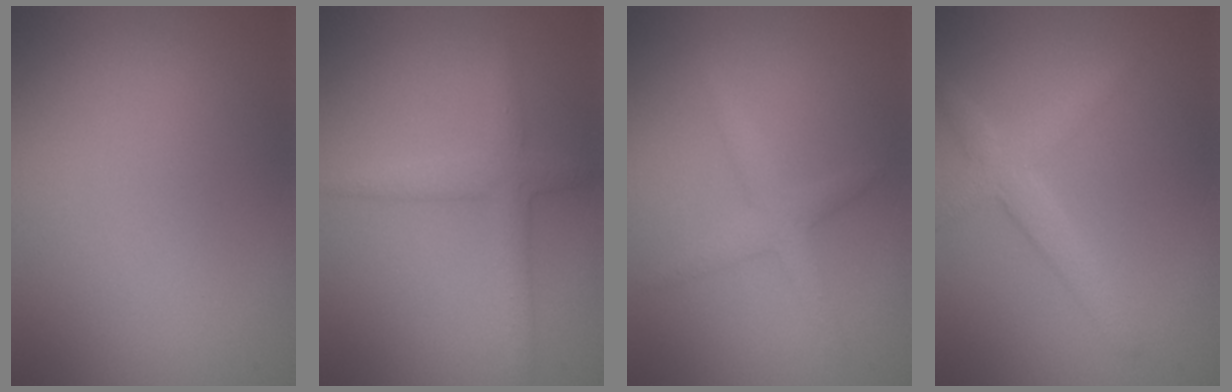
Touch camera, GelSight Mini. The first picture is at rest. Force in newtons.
{"total": 2.7, "press": 2.7, "slide": 0.1}
{"total": 2.1, "press": 2.1, "slide": 0.1}
{"total": 2.8, "press": 2.8, "slide": 0.2}